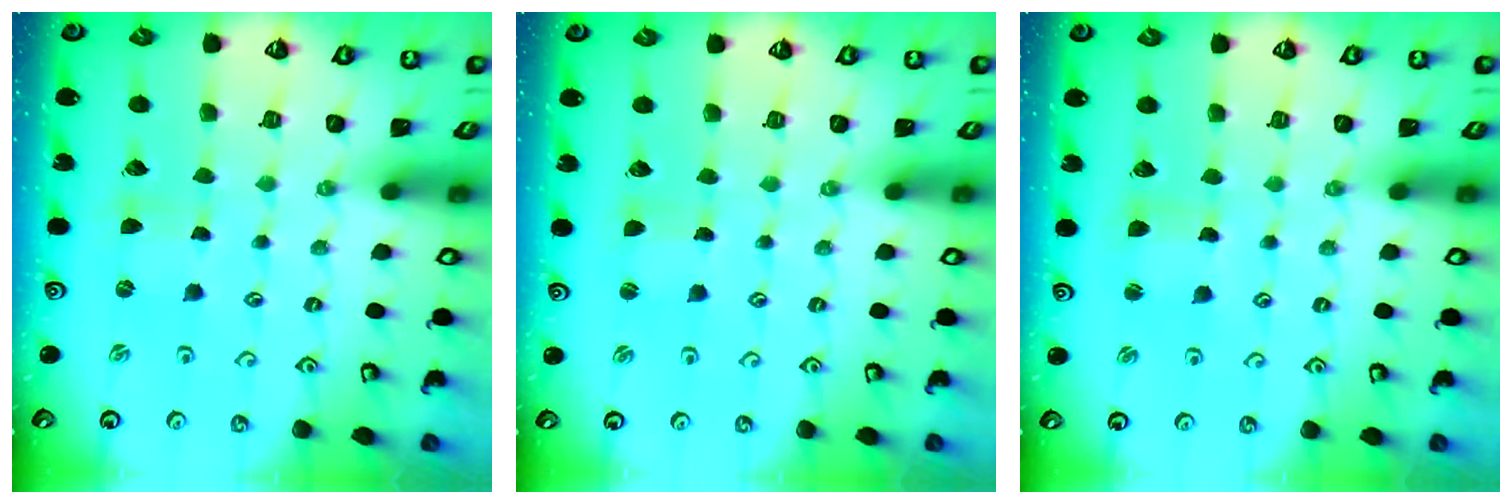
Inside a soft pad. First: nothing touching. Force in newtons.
{"total": 0.7, "press": 0.7, "slide": 0.1}
{"total": 2.0, "press": 2.0, "slide": 0.3}